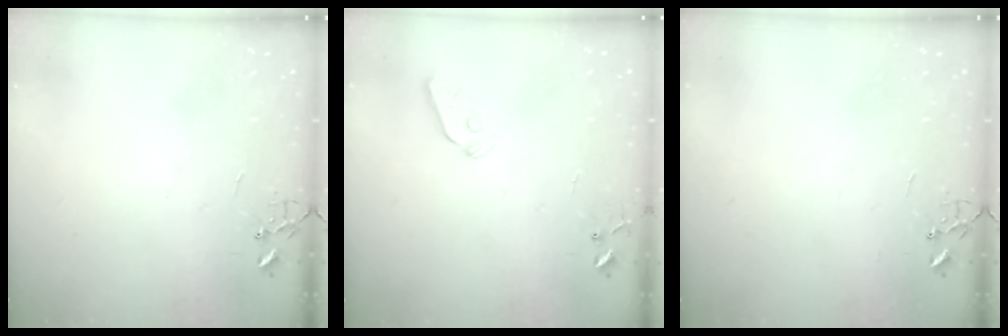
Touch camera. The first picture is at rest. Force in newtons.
{"total": 3.7, "press": 3.6, "slide": 0.7}
{"total": 0.0}